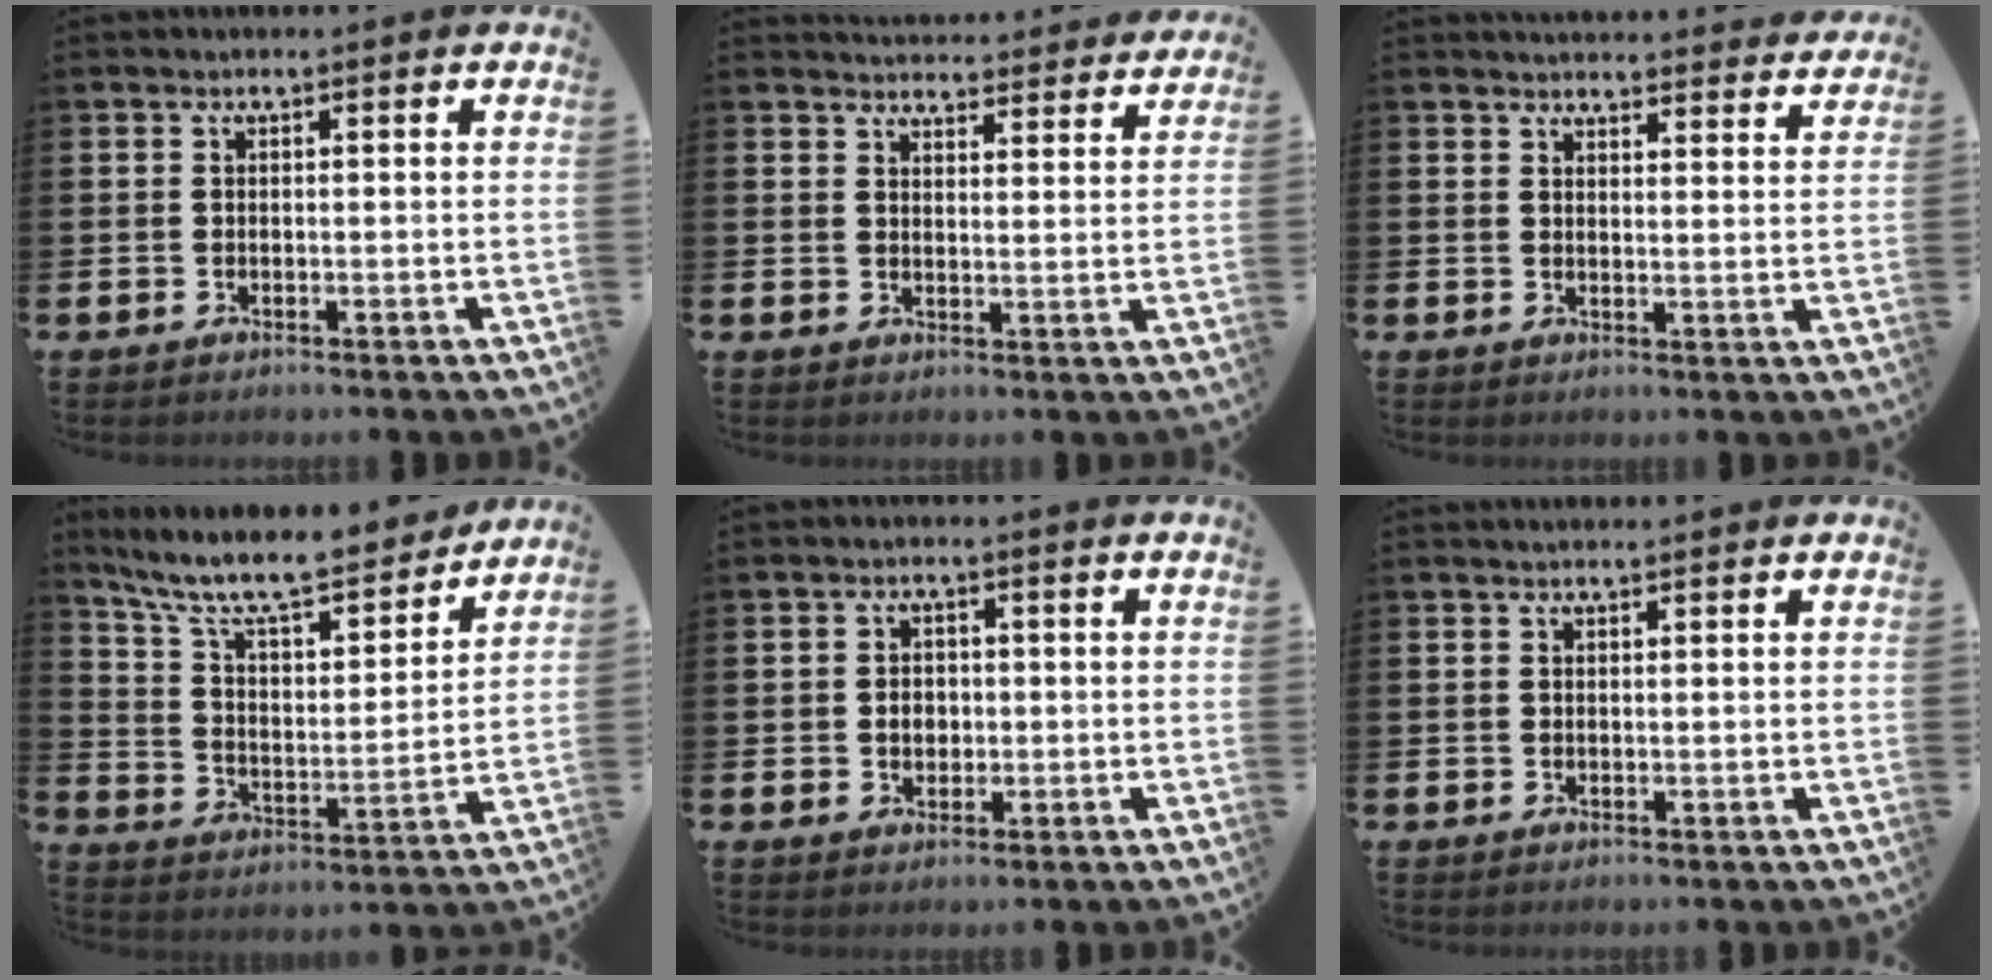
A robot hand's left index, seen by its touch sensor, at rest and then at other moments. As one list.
[{"total": 4.4, "force": [4.3, 0.6, 0.0], "torque": [-0.001, -0.033, 0.076]}, {"total": 4.0, "force": [3.9, 0.4, 0.1], "torque": [0.002, -0.028, 0.069]}, {"total": 10.3, "force": [9.3, 2.0, 3.9], "torque": [-0.115, -0.063, 0.158]}, {"total": 2.3, "force": [0.0, 1.9, 1.3], "torque": [-0.009, 0.001, -0.007]}, {"total": 0.7, "force": [0.7, -0.1, 0.1], "torque": [0.000, -0.001, 0.012]}]